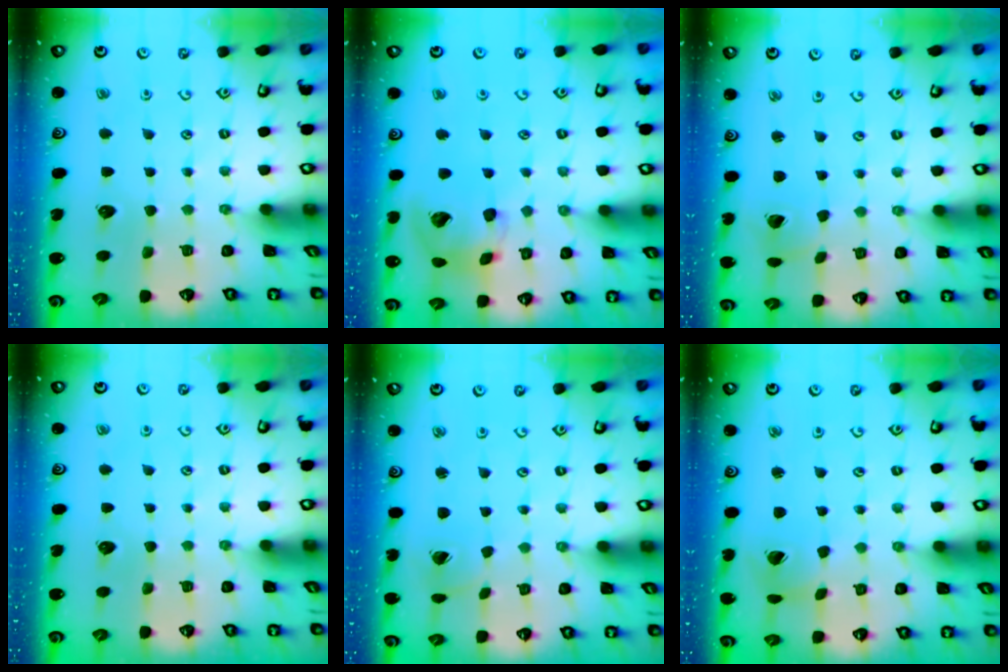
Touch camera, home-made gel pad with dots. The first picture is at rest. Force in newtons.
{"total": 14.4, "press": 14.2, "slide": 2.3}
{"total": 2.3, "press": 2.3, "slide": 0.2}
{"total": 0.0}
{"total": 0.8, "press": 0.8, "slide": 0.1}
{"total": 1.4, "press": 1.4, "slide": 0.2}